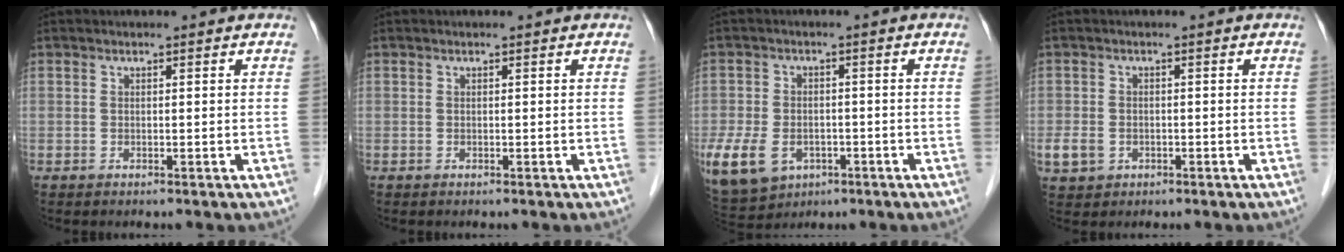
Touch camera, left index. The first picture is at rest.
{"total": 0.0}
{"total": 30.5, "force": [-12.9, 23.6, 14.3], "torque": [-0.487, -0.024, -0.195]}
{"total": 3.9, "force": [-1.5, 3.3, 1.6], "torque": [-0.041, 0.002, -0.016]}